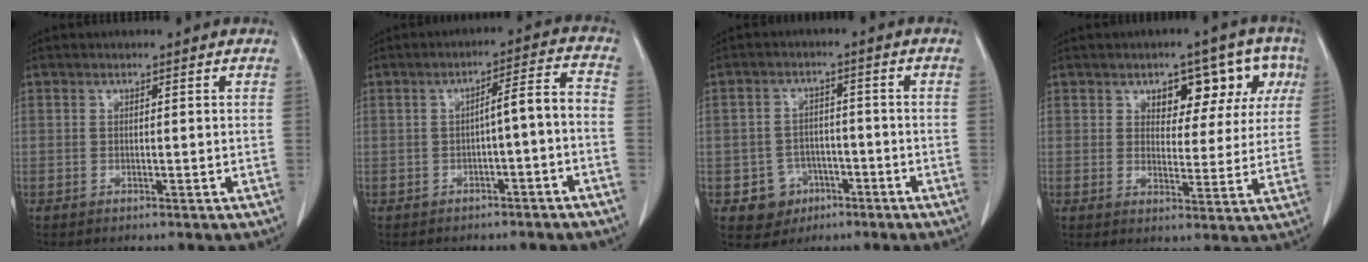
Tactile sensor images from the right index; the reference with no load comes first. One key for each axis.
{"total": 5.7, "fx": -2.0, "fy": 0.6, "fz": 5.3, "tx": -0.073, "ty": 0.026, "tz": -0.025}
{"total": 5.8, "fx": -2.6, "fy": 5.1, "fz": 0.8, "tx": -0.008, "ty": 0.012, "tz": -0.033}
{"total": 9.0, "fx": 4.1, "fy": 5.1, "fz": 6.2, "tx": -0.057, "ty": 0.029, "tz": 0.053}